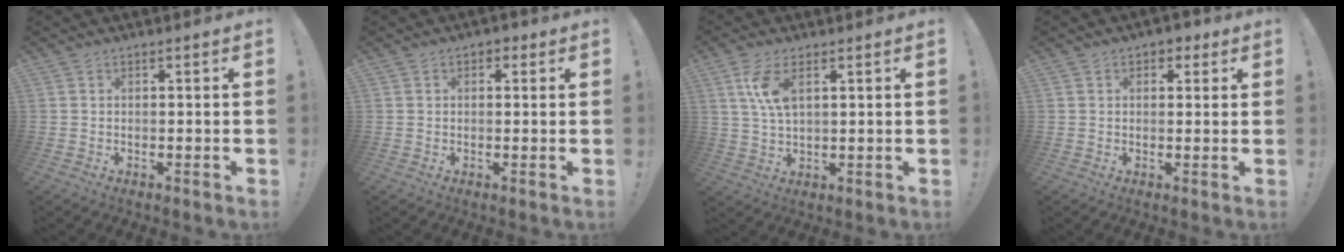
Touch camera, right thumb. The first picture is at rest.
{"total": 2.0, "force": [0.5, 1.6, 1.1], "torque": [-0.008, 0.001, 0.005]}
{"total": 7.7, "force": [3.1, 3.2, 6.2], "torque": [-0.122, -0.012, 0.051]}
{"total": 3.0, "force": [1.2, 2.4, 1.4], "torque": [-0.010, 0.001, 0.019]}